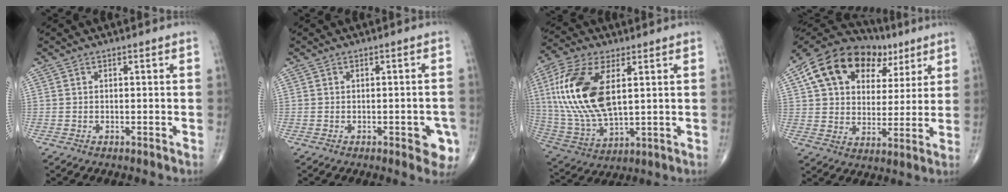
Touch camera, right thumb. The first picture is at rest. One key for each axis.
{"total": 5.3, "fx": -2.2, "fy": 2.2, "fz": 4.3, "tx": -0.030, "ty": 0.006, "tz": -0.022}
{"total": 20.0, "fx": 4.4, "fy": 10.0, "fz": 16.7, "tx": -0.359, "ty": -0.014, "tz": 0.085}
{"total": 20.8, "fx": 8.7, "fy": 14.1, "fz": 12.5, "tx": -0.185, "ty": 0.011, "tz": 0.142}